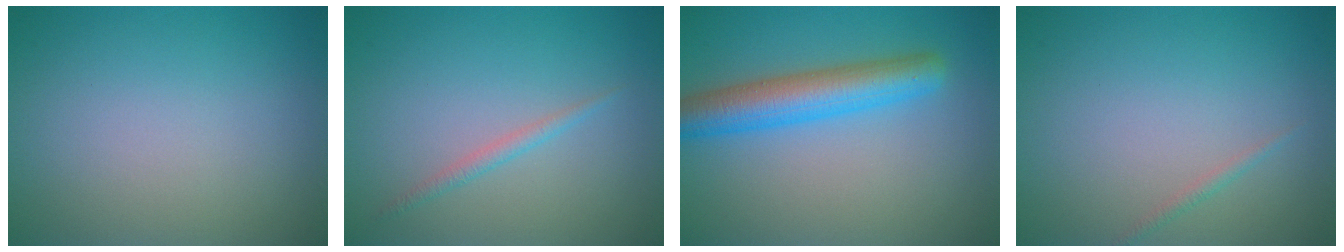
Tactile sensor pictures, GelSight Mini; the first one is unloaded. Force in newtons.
{"total": 1.1, "press": 1.1, "slide": 0.1}
{"total": 5.5, "press": 5.5, "slide": 0.2}
{"total": 0.7, "press": 0.7, "slide": 0.0}